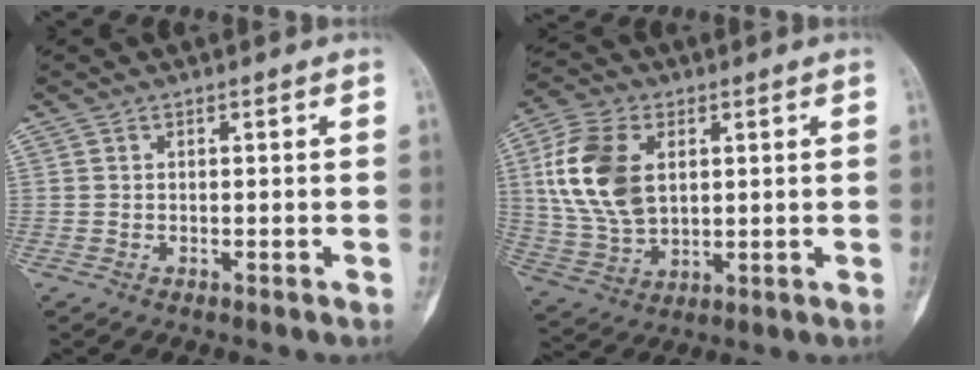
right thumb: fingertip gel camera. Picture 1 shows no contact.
{"total": 14.9, "force": [3.3, 9.5, 11.0], "torque": [-0.215, -0.003, 0.068]}